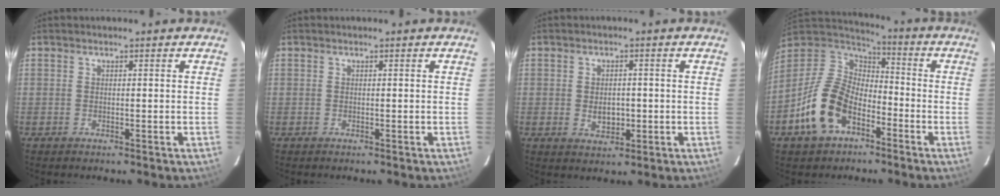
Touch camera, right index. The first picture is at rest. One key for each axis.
{"total": 0.0}
{"total": 3.9, "fx": -0.5, "fy": 2.8, "fz": 2.7, "tx": -0.046, "ty": -0.002, "tz": -0.003}
{"total": 15.3, "fx": -7.1, "fy": 9.6, "fz": 9.5, "tx": -0.205, "ty": 0.009, "tz": -0.130}